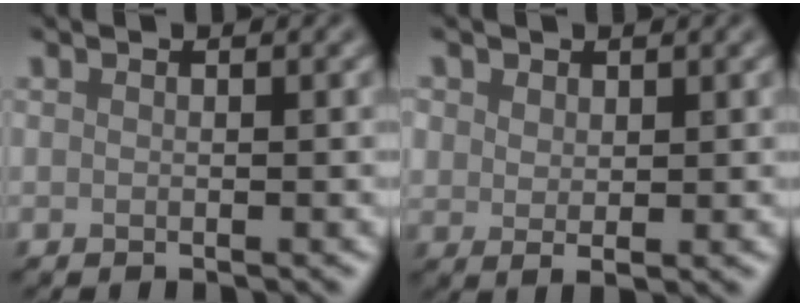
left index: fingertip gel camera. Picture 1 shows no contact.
{"total": 1.8, "force": [1.1, 1.1, 1.0], "torque": [-0.018, -0.004, 0.022]}